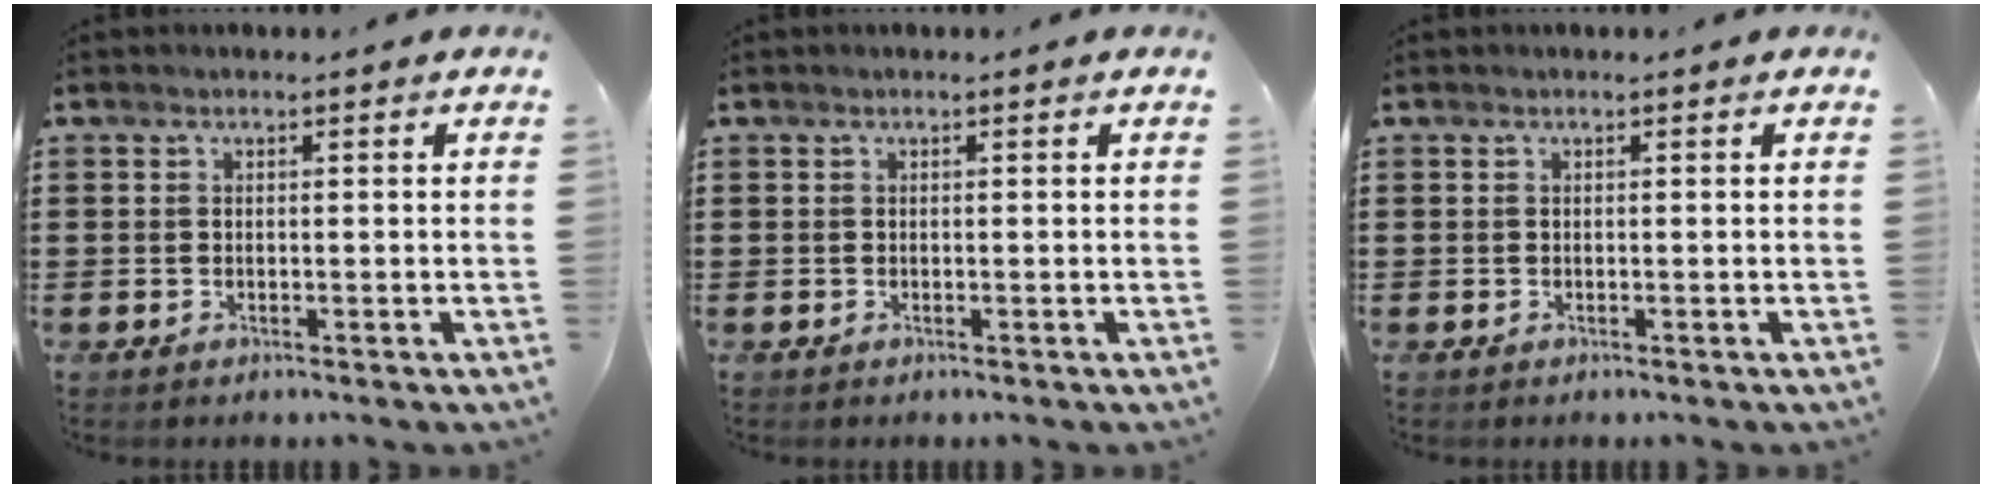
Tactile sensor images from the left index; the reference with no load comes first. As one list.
[{"total": 0.0}, {"total": 0.0}]